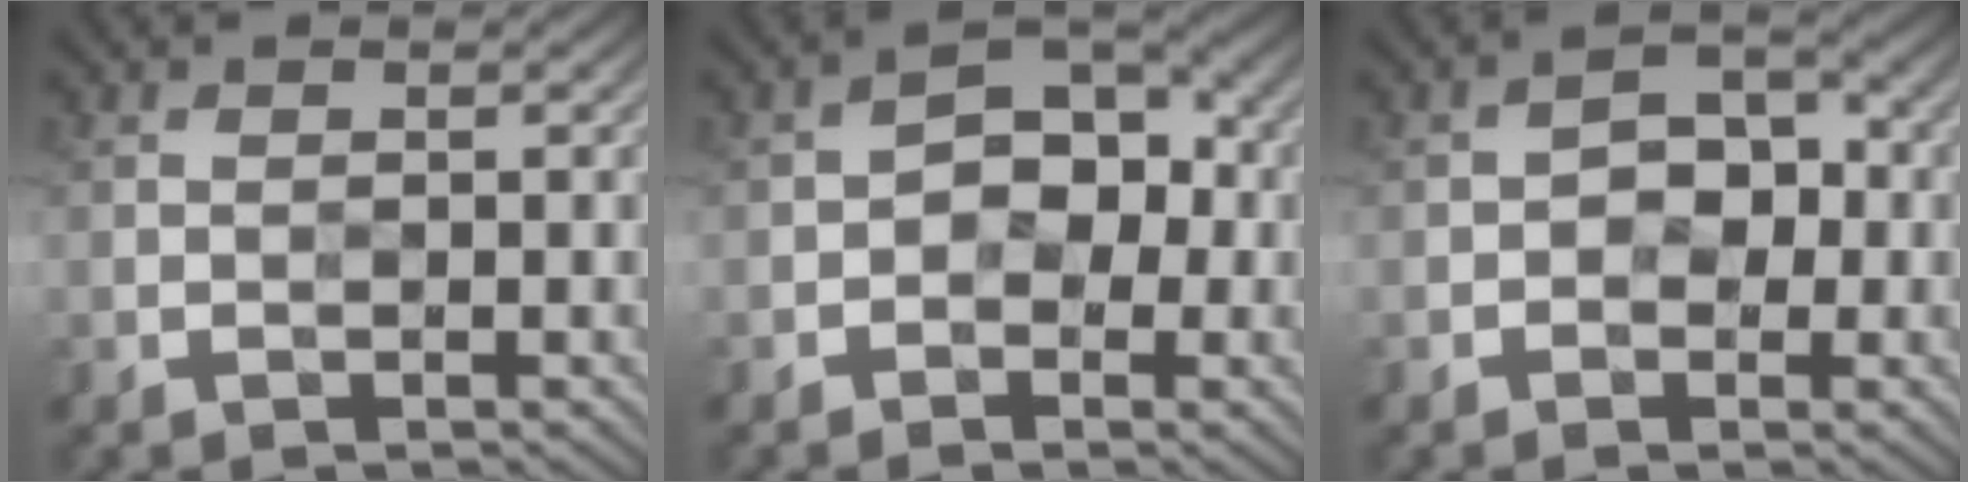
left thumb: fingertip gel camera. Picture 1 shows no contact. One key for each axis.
{"total": 4.6, "fx": -1.0, "fy": 3.3, "fz": 3.1, "tx": -0.034, "ty": 0.007, "tz": -0.027}
{"total": 3.1, "fx": -0.7, "fy": 2.3, "fz": 1.9, "tx": -0.020, "ty": 0.004, "tz": -0.017}